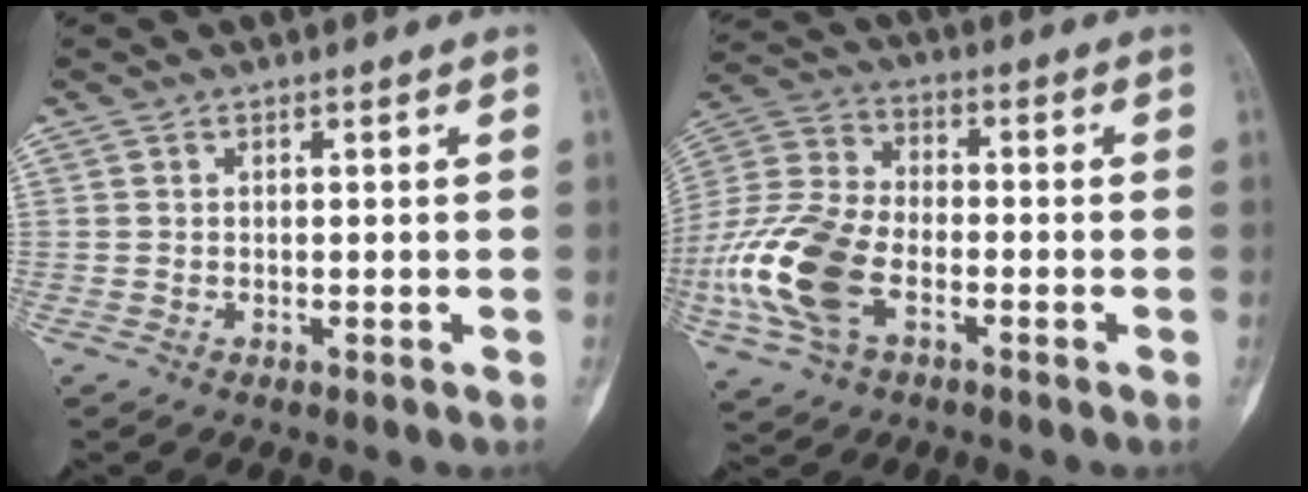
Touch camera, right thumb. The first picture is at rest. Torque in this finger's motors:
{"motor_torque": [2.25, 2.18, 1.43, -1.35, 0.52]}